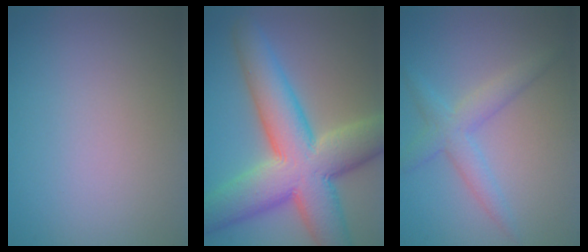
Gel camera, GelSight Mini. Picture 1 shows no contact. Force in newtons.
{"total": 11.8, "press": 11.8, "slide": 0.7}
{"total": 3.0, "press": 3.0, "slide": 0.1}